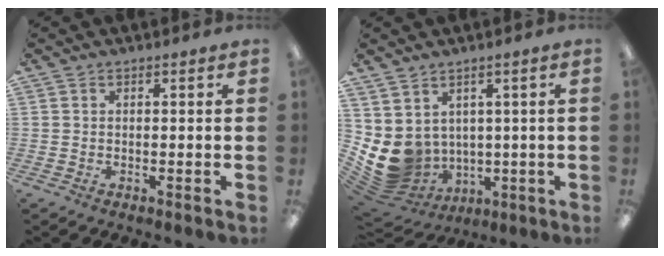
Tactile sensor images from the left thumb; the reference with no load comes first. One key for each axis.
{"total": 9.1, "fx": 0.7, "fy": 8.1, "fz": 4.0, "tx": -0.118, "ty": -0.023, "tz": 0.027}